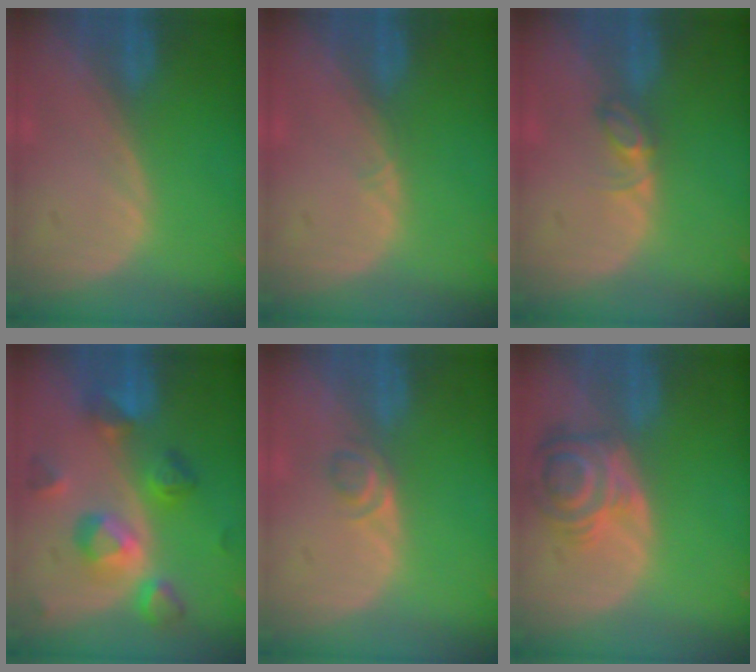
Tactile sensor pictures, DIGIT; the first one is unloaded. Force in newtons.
{"total": 0.6, "press": 0.5, "slide": 0.4}
{"total": 2.5, "press": 2.5, "slide": 0.4}
{"total": 8.5, "press": 8.5, "slide": 0.4}
{"total": 2.2, "press": 2.0, "slide": 0.9}
{"total": 6.4, "press": 6.3, "slide": 0.8}